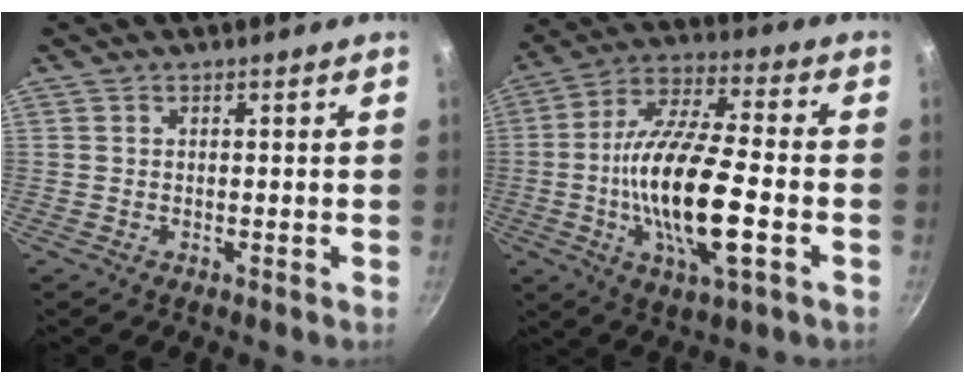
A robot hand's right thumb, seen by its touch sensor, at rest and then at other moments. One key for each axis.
{"total": 19.5, "fx": -4.1, "fy": 6.3, "fz": 18.0, "tx": -0.337, "ty": 0.021, "tz": -0.086}